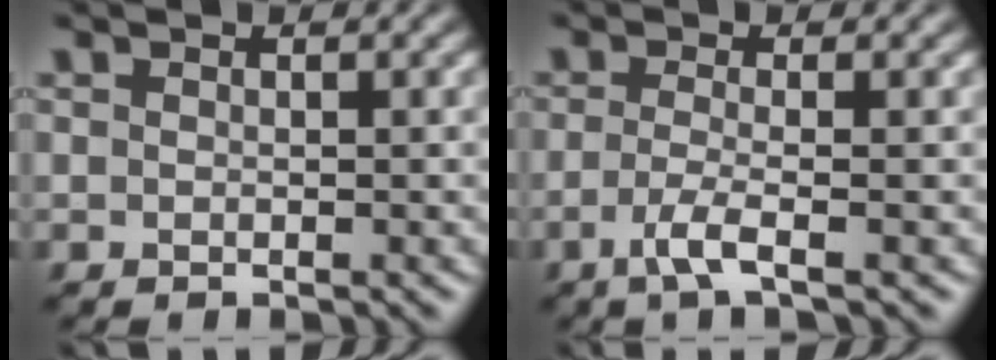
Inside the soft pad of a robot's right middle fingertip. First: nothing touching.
{"total": 2.6, "force": [-1.1, 0.6, 2.3], "torque": [-0.046, -0.004, -0.032]}